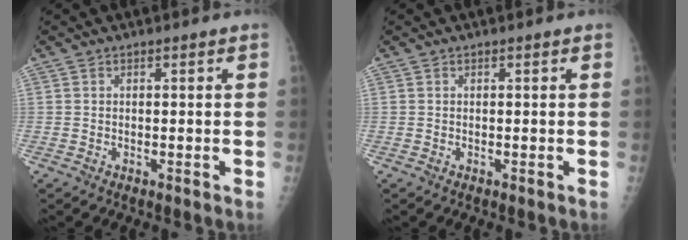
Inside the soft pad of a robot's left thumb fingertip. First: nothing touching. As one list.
[{"total": 0.0}]